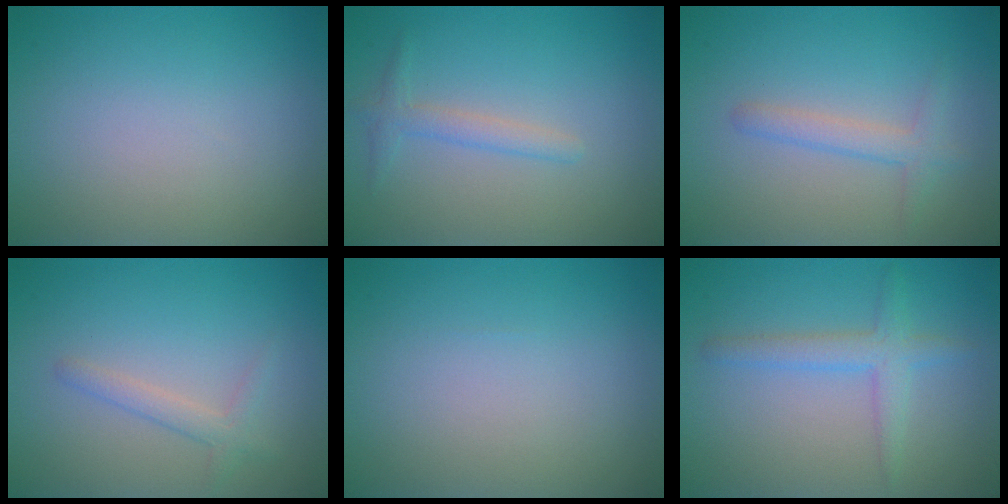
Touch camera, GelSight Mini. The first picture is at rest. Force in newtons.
{"total": 1.6, "press": 1.6, "slide": 0.1}
{"total": 2.0, "press": 2.0, "slide": 0.1}
{"total": 1.7, "press": 1.7, "slide": 0.1}
{"total": 0.0}
{"total": 2.6, "press": 2.6, "slide": 0.1}